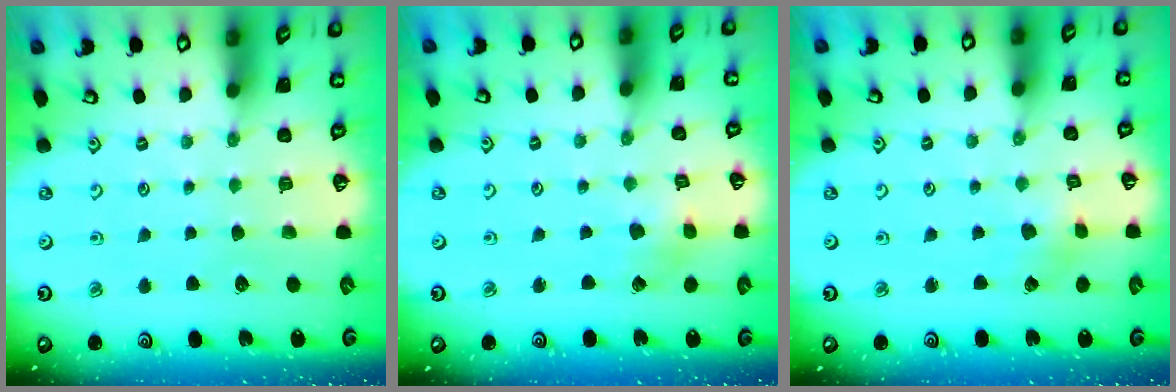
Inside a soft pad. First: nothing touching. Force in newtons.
{"total": 3.6, "press": 3.6, "slide": 0.6}
{"total": 2.5, "press": 2.5, "slide": 0.3}